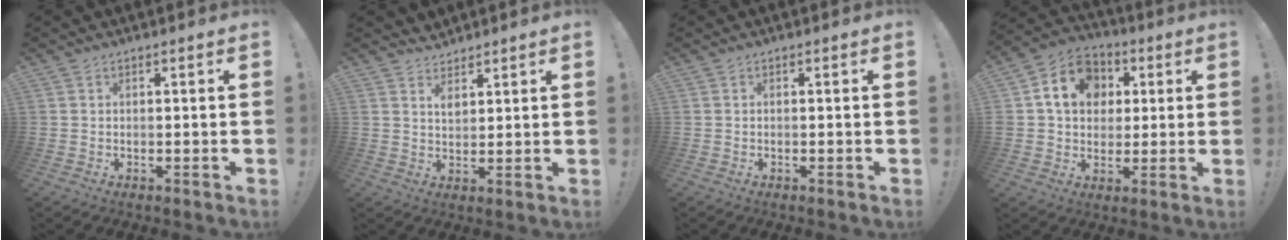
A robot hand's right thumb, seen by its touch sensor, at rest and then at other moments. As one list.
[{"total": 3.8, "force": [2.7, 2.2, 1.2], "torque": [-0.012, -0.020, 0.048]}, {"total": 0.0}, {"total": 14.2, "force": [3.6, 11.7, 7.2], "torque": [-0.102, 0.003, 0.074]}]